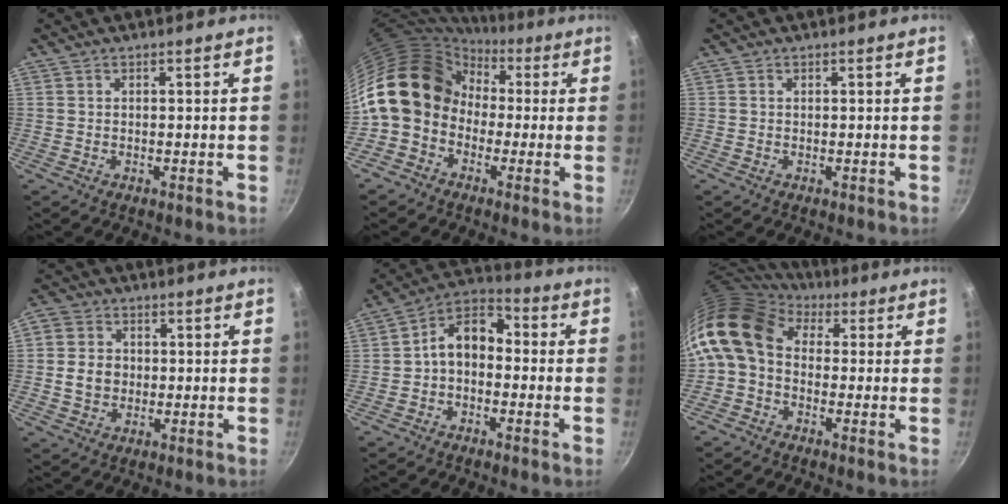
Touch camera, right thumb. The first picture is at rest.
{"total": 16.1, "force": [-0.5, 13.2, 9.2], "torque": [-0.132, 0.050, -0.030]}
{"total": 0.0}
{"total": 6.6, "force": [-0.1, 5.7, 3.2], "torque": [-0.038, 0.008, -0.012]}
{"total": 9.2, "force": [-1.0, 6.4, 6.5], "torque": [-0.086, 0.046, -0.038]}
{"total": 13.0, "force": [2.0, 9.6, 8.5], "torque": [-0.162, 0.026, 0.013]}